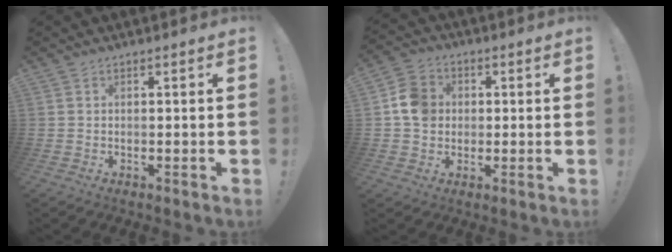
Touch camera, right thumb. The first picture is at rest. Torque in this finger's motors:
{"motor_torque": [-0.09, 0.18, 0.93, -0.12, 0.26]}